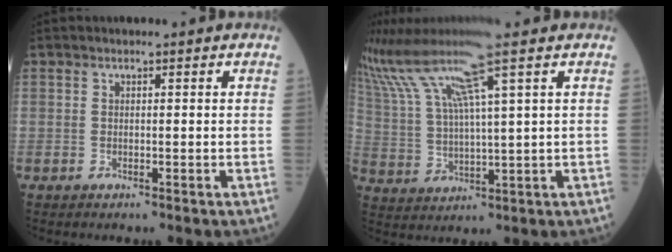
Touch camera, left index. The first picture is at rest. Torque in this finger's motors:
{"motor_torque": [0.23, -0.09, 0.02, -0.01]}